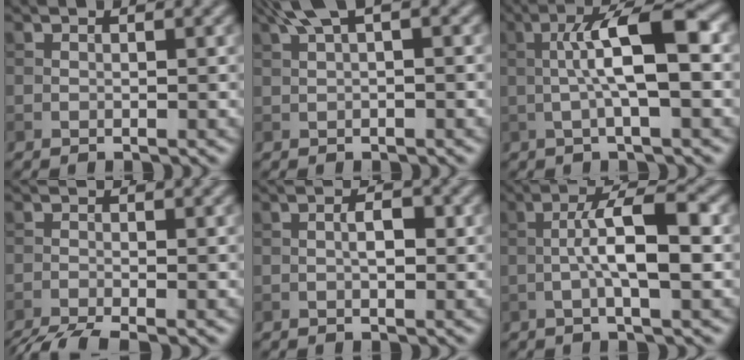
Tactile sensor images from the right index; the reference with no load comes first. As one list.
[{"total": 3.4, "force": [1.6, 0.8, 2.9], "torque": [-0.060, 0.015, 0.030]}, {"total": 7.1, "force": [0.2, 1.5, 6.9], "torque": [-0.114, 0.015, -0.003]}, {"total": 4.2, "force": [-3.3, 0.8, 2.5], "torque": [-0.039, -0.012, -0.069]}, {"total": 2.1, "force": [0.1, 0.9, 1.9], "torque": [-0.028, 0.000, 0.001]}, {"total": 5.8, "force": [-0.3, 1.3, 5.6], "torque": [-0.100, 0.010, -0.010]}]